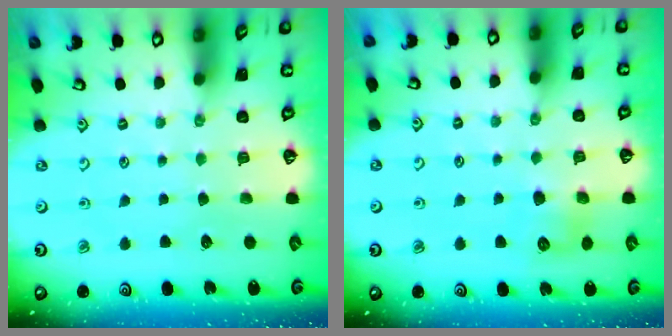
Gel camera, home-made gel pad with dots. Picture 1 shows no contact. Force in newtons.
{"total": 6.8, "press": 6.8, "slide": 0.4}